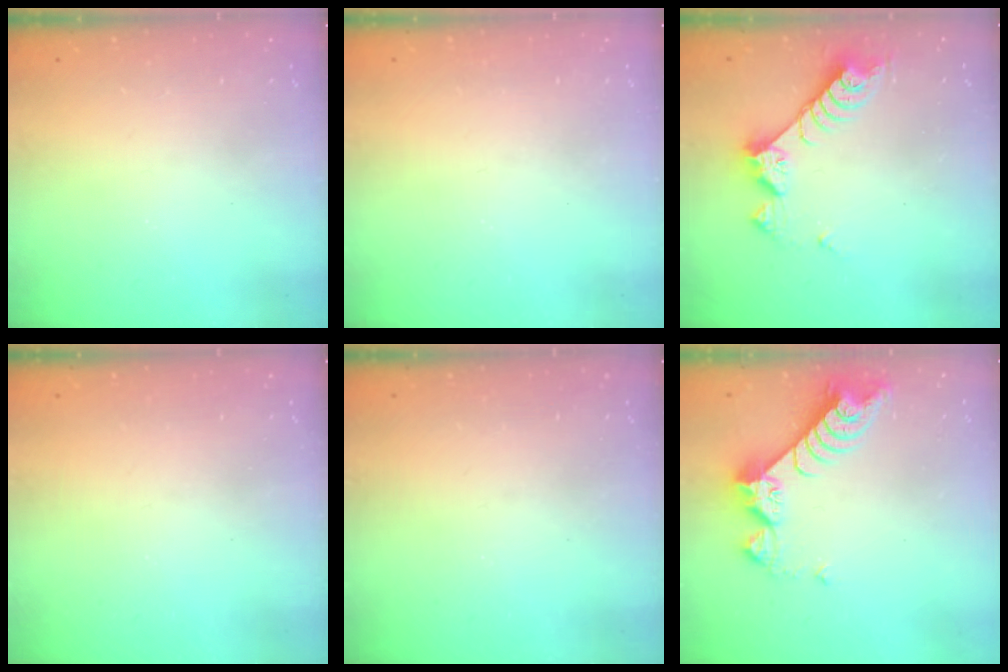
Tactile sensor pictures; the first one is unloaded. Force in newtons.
{"total": 0.0}
{"total": 8.6, "press": 8.6, "slide": 0.2}
{"total": 0.0}
{"total": 0.0}
{"total": 9.1, "press": 9.1, "slide": 0.6}